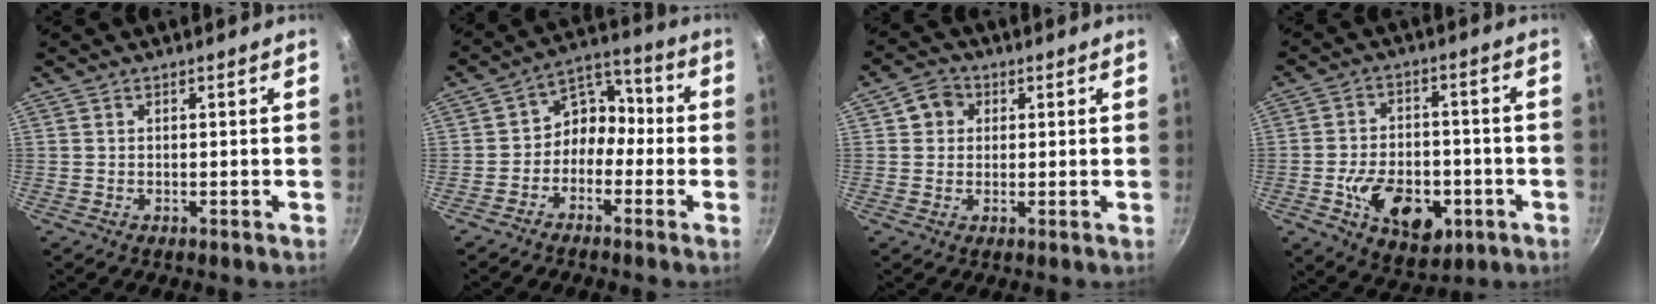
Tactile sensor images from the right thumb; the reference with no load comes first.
{"total": 7.9, "force": [-2.3, 6.3, 4.1], "torque": [-0.023, 0.051, -0.060]}
{"total": 4.6, "force": [1.2, 4.1, 1.7], "torque": [0.000, 0.004, 0.012]}
{"total": 14.6, "force": [-4.8, 9.3, 10.2], "torque": [-0.130, 0.017, -0.065]}